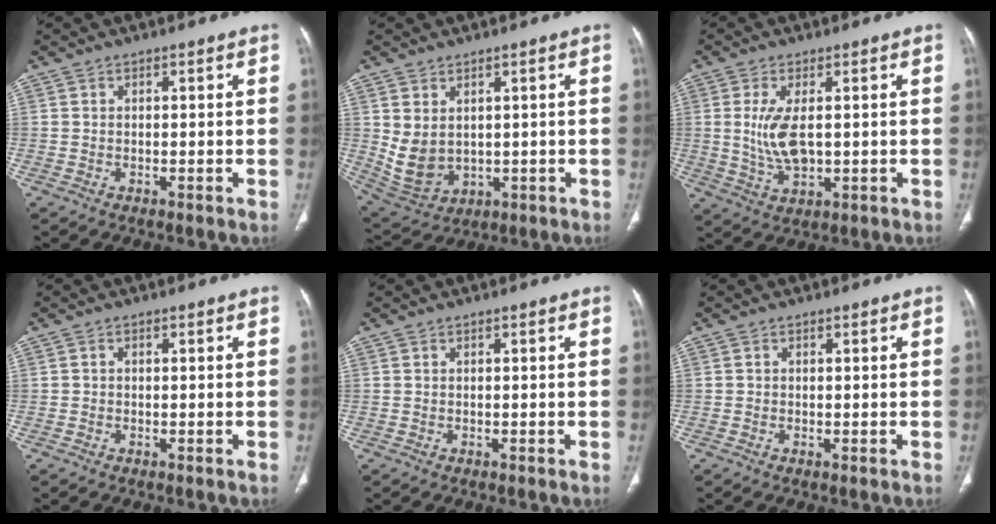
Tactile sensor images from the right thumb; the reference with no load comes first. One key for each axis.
{"total": 7.9, "fx": 1.4, "fy": 5.8, "fz": 5.2, "tx": -0.094, "ty": -0.010, "tz": 0.056}
{"total": 7.6, "fx": 0.6, "fy": 3.5, "fz": 6.7, "tx": -0.141, "ty": -0.011, "tz": 0.021}
{"total": 0.0}
{"total": 0.0}
{"total": 0.0}